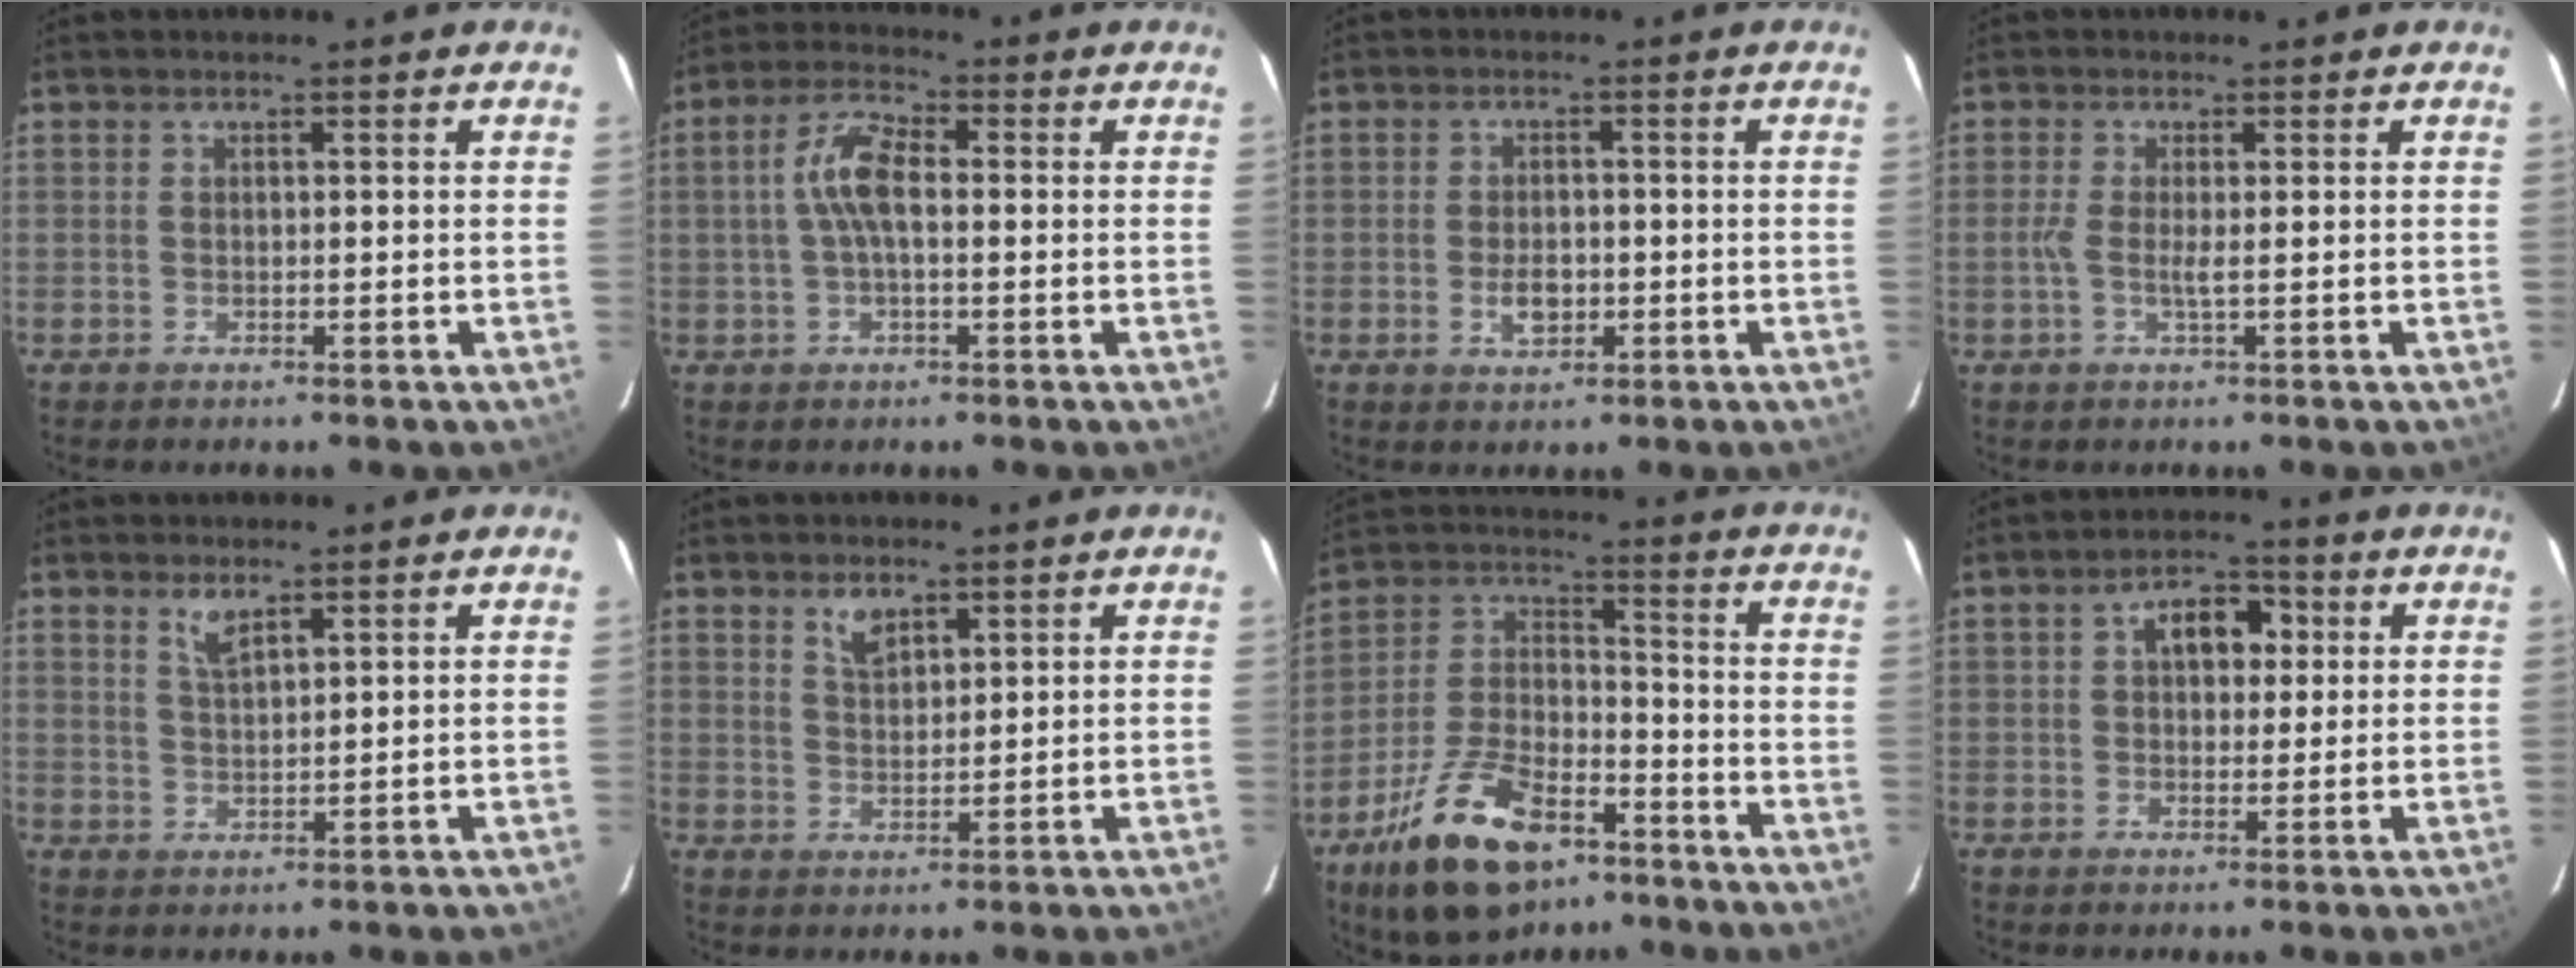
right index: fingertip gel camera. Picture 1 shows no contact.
{"total": 6.6, "force": [0.0, 2.7, 6.0], "torque": [-0.125, 0.017, -0.001]}
{"total": 4.2, "force": [-1.1, 2.7, 3.1], "torque": [-0.058, -0.001, -0.016]}
{"total": 2.6, "force": [-0.4, 0.0, 2.6], "torque": [-0.059, -0.002, -0.013]}
{"total": 3.0, "force": [2.2, 0.8, 1.9], "torque": [-0.036, -0.001, 0.042]}
{"total": 3.5, "force": [2.4, 1.7, 1.9], "torque": [-0.032, 0.003, 0.045]}
{"total": 18.9, "force": [-11.6, 9.1, 11.9], "torque": [-0.241, 0.001, -0.197]}
{"total": 6.2, "force": [1.6, 4.1, 4.3], "torque": [-0.066, 0.025, 0.027]}